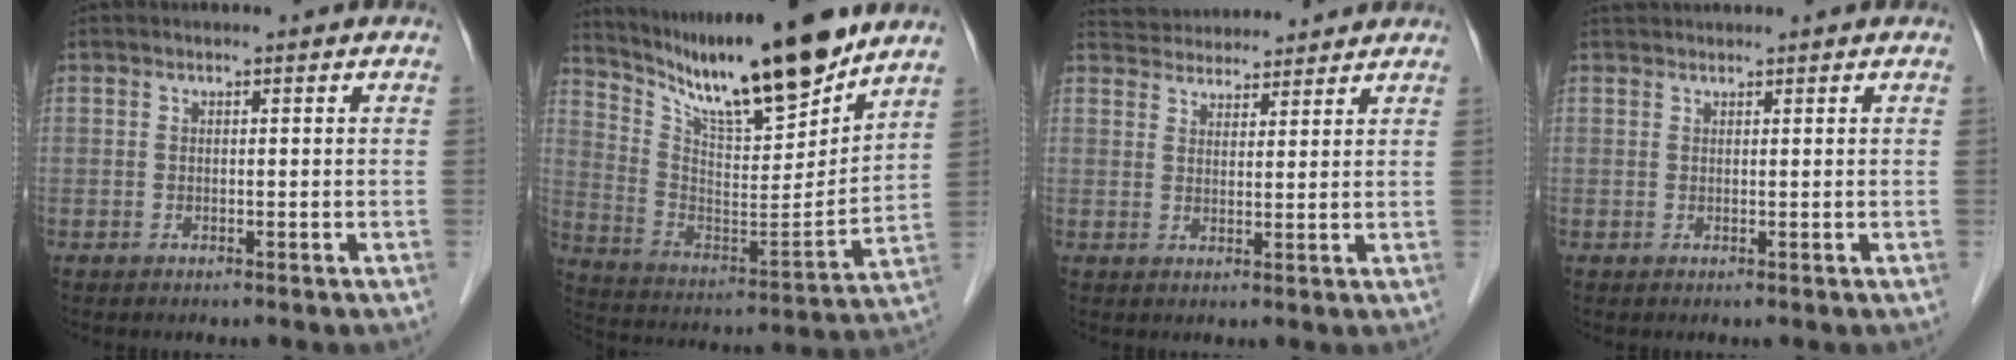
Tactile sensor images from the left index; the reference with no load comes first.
{"total": 19.3, "force": [15.9, 1.9, 10.7], "torque": [-0.184, -0.021, 0.275]}
{"total": 10.1, "force": [9.6, 2.3, 2.1], "torque": [-0.030, 0.033, 0.142]}
{"total": 1.9, "force": [1.8, 0.2, 0.4], "torque": [-0.009, 0.027, 0.035]}